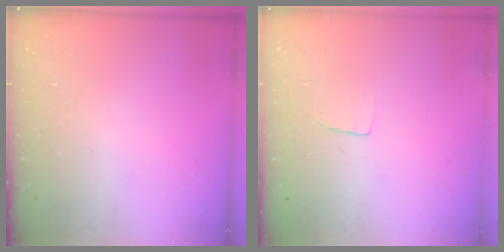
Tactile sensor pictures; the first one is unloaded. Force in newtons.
{"total": 3.1, "press": 3.0, "slide": 0.3}